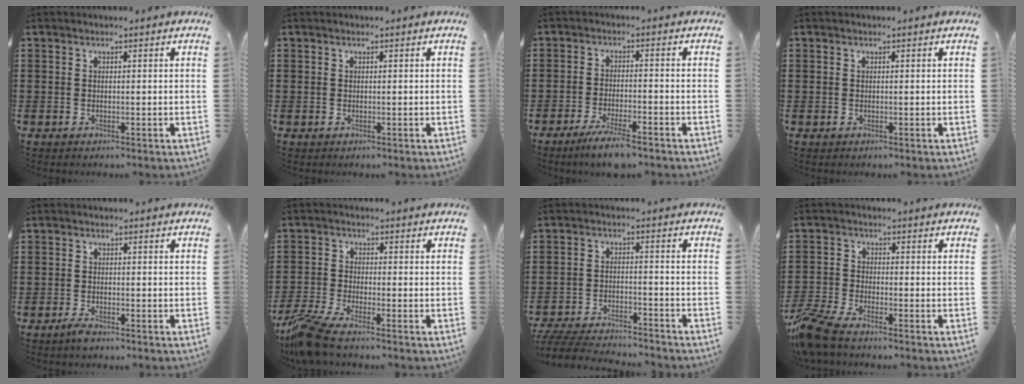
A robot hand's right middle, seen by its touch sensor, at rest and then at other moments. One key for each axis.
{"total": 0.0}
{"total": 5.0, "fx": -4.0, "fy": 0.3, "fz": 3.0, "tx": -0.060, "ty": -0.010, "tz": -0.074}
{"total": 0.0}
{"total": 1.9, "fx": -1.6, "fy": 0.6, "fz": 0.7, "tx": -0.023, "ty": 0.002, "tz": -0.035}
{"total": 6.4, "fx": -5.3, "fy": 0.9, "fz": 3.4, "tx": -0.101, "ty": -0.018, "tz": -0.111}
{"total": 6.0, "fx": -5.8, "fy": 0.5, "fz": 1.2, "tx": -0.035, "ty": 0.004, "tz": -0.119}
{"total": 6.7, "fx": -5.7, "fy": 1.4, "fz": 3.2, "tx": -0.094, "ty": -0.008, "tz": -0.118}